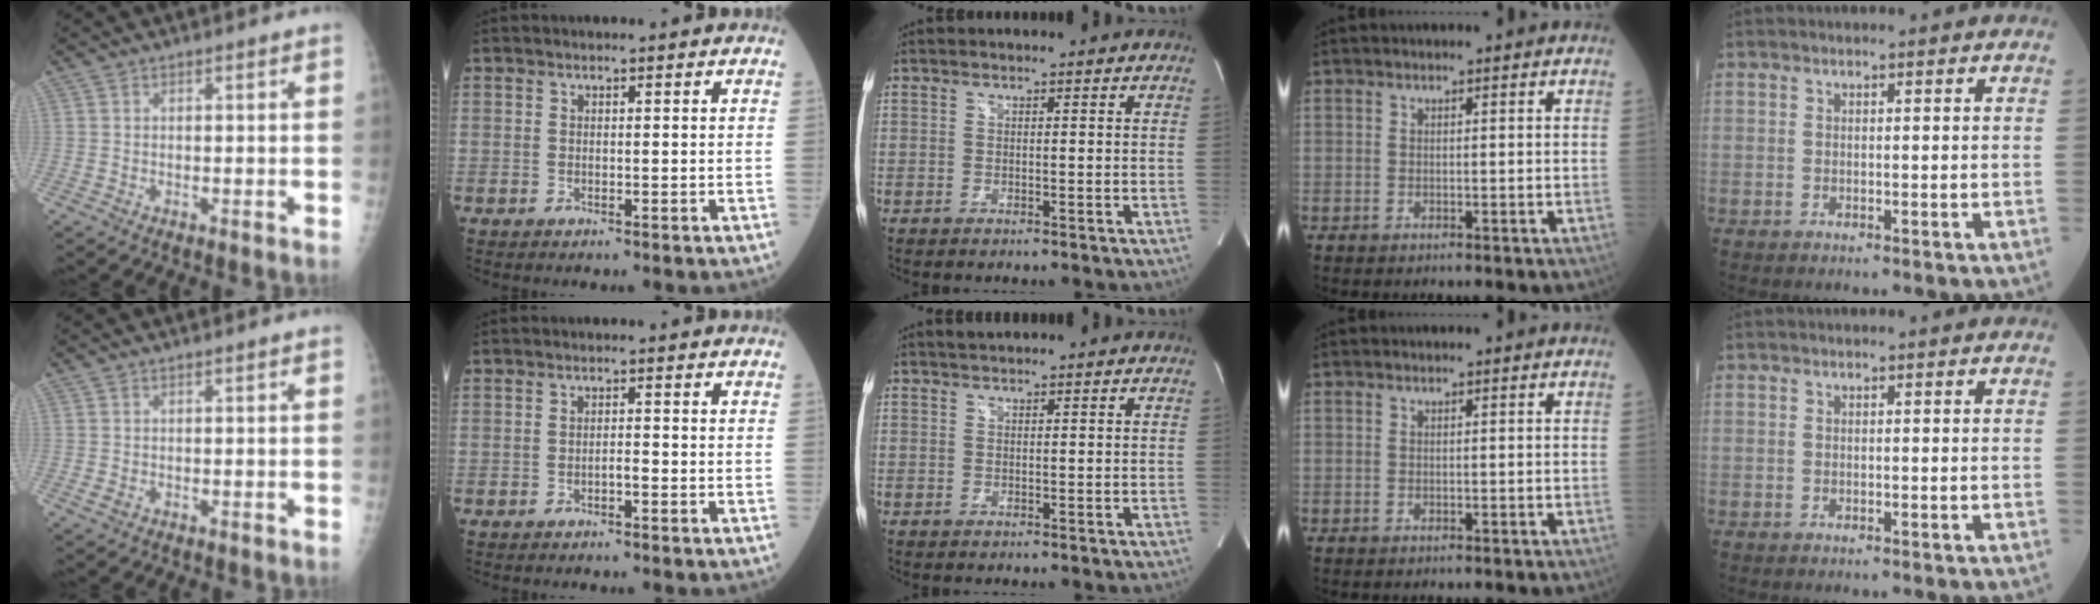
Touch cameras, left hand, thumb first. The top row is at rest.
{"thumb": {"total": 1.2, "force": [0.1, 0.7, 1.0], "torque": [-0.017, 0.003, 0.007]}, "index": {"total": 0.9, "force": [-0.5, 0.1, 0.7], "torque": [-0.011, 0.002, -0.010]}, "middle": {"total": 1.1, "force": [1.0, 0.2, 0.3], "torque": [-0.013, 0.010, 0.021]}}